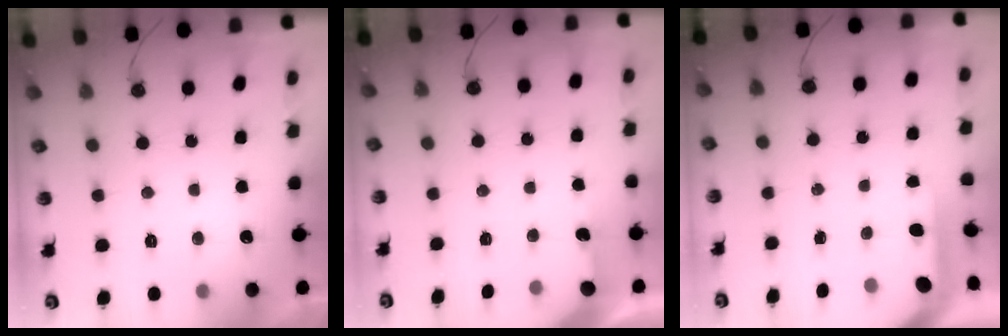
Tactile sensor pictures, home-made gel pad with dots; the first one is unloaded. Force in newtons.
{"total": 2.4, "press": 2.4, "slide": 0.3}
{"total": 4.5, "press": 4.5, "slide": 0.4}